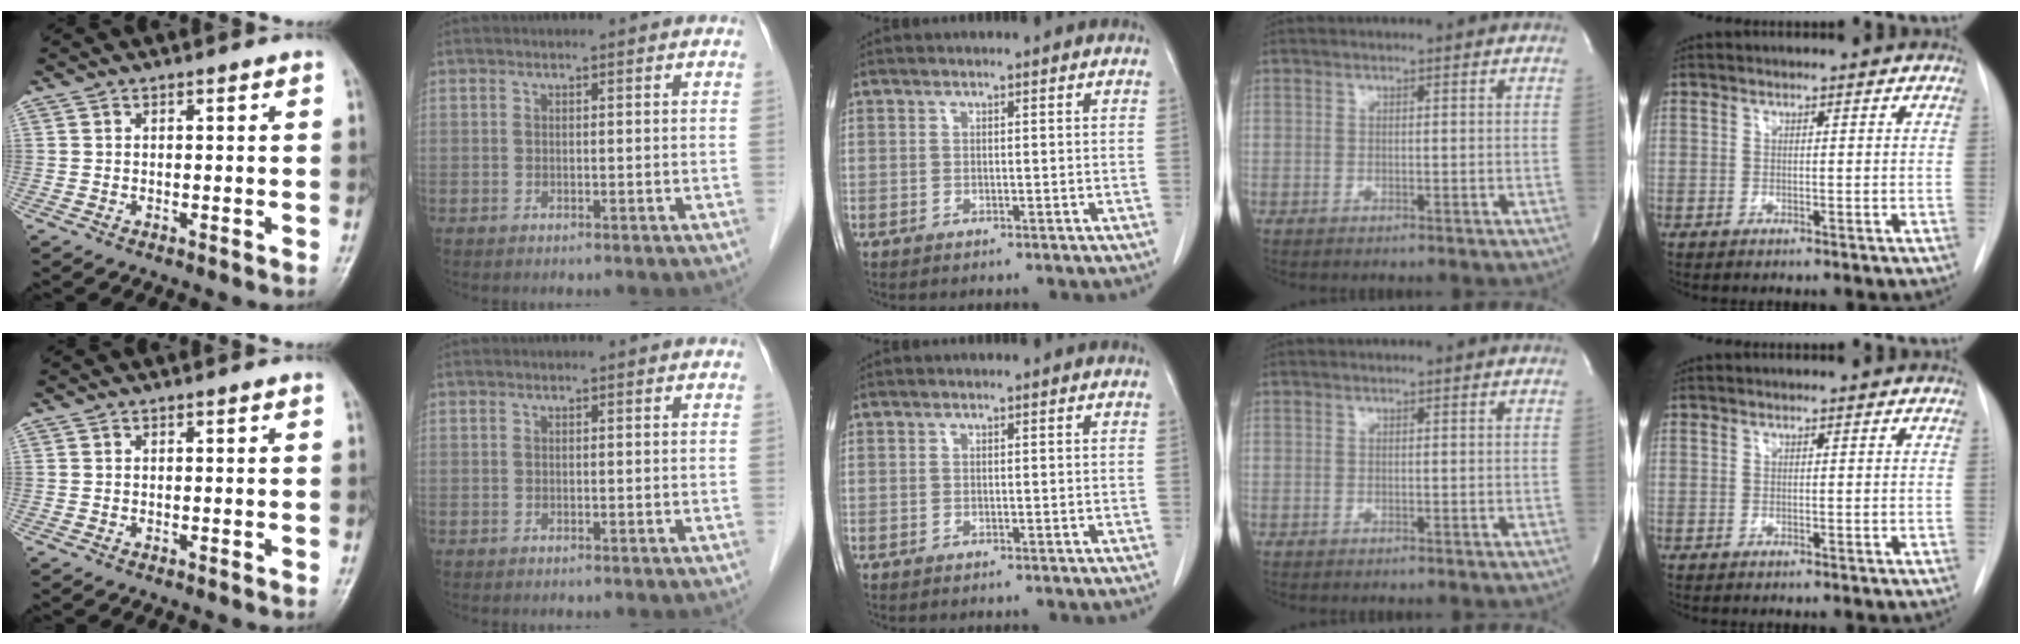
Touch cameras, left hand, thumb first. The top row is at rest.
{}